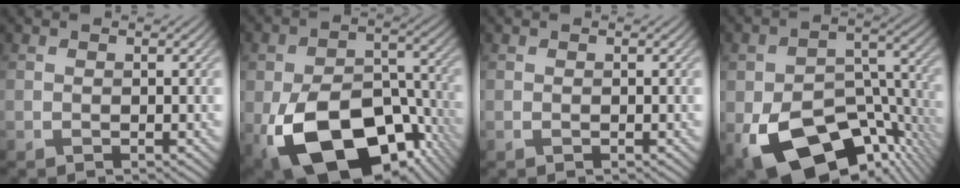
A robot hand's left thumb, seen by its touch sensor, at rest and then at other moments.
{"total": 18.7, "force": [-8.1, 11.1, 12.6], "torque": [-0.218, -0.046, -0.117]}
{"total": 0.0}
{"total": 16.3, "force": [-8.4, 9.4, 10.4], "torque": [-0.173, -0.045, -0.134]}